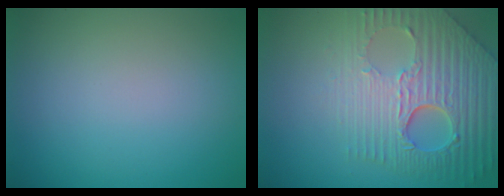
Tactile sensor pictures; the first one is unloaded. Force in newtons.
{"total": 9.0, "press": 6.1, "slide": 6.6}